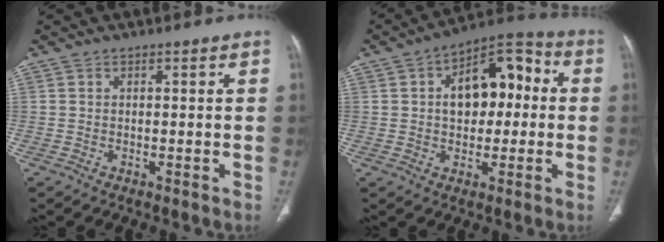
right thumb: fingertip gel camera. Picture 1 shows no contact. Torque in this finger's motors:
{"motor_torque": [1.64, 1.53, 1.00, 0.28, 0.08]}